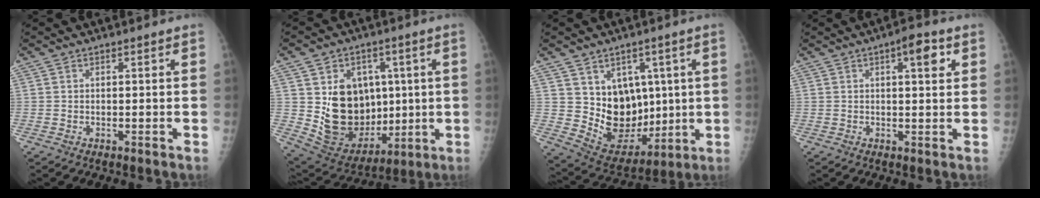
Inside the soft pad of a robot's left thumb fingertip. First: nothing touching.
{"total": 17.5, "force": [2.0, 13.6, 10.9], "torque": [-0.135, -0.014, 0.064]}
{"total": 13.3, "force": [2.8, 10.3, 7.8], "torque": [-0.074, -0.030, 0.079]}
{"total": 5.2, "force": [2.2, 1.7, 4.4], "torque": [-0.053, -0.004, 0.027]}